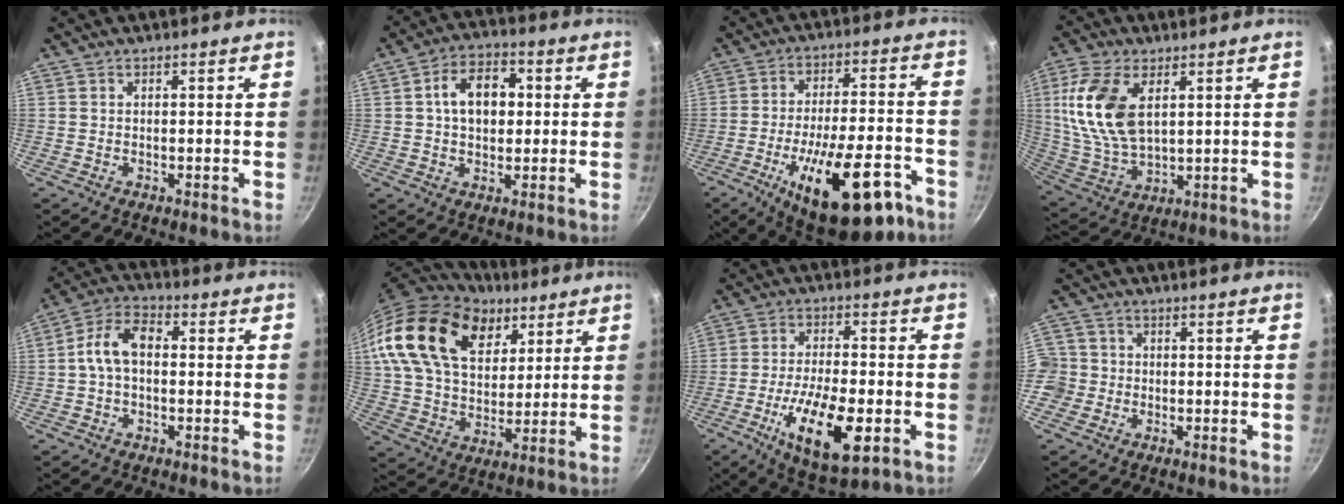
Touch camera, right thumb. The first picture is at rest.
{"total": 10.1, "force": [1.4, 6.9, 7.2], "torque": [-0.090, 0.014, 0.015]}
{"total": 21.7, "force": [-10.7, 8.0, 17.1], "torque": [-0.233, 0.041, -0.151]}
{"total": 15.5, "force": [4.4, 8.5, 12.1], "torque": [-0.239, -0.012, 0.097]}
{"total": 8.0, "force": [0.0, 5.1, 6.1], "torque": [-0.106, 0.030, -0.012]}
{"total": 24.9, "force": [12.8, 15.8, 14.4], "torque": [-0.239, -0.018, 0.229]}
{"total": 15.7, "force": [-5.4, 5.9, 13.5], "torque": [-0.231, 0.012, -0.089]}
{"total": 6.0, "force": [-1.2, 5.7, 1.5], "torque": [-0.017, 0.016, -0.030]}